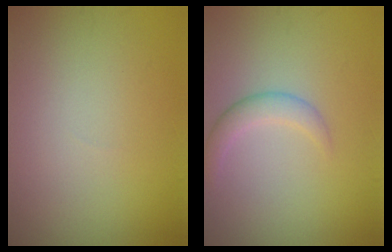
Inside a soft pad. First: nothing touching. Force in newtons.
{"total": 2.5, "press": 2.5, "slide": 0.1}